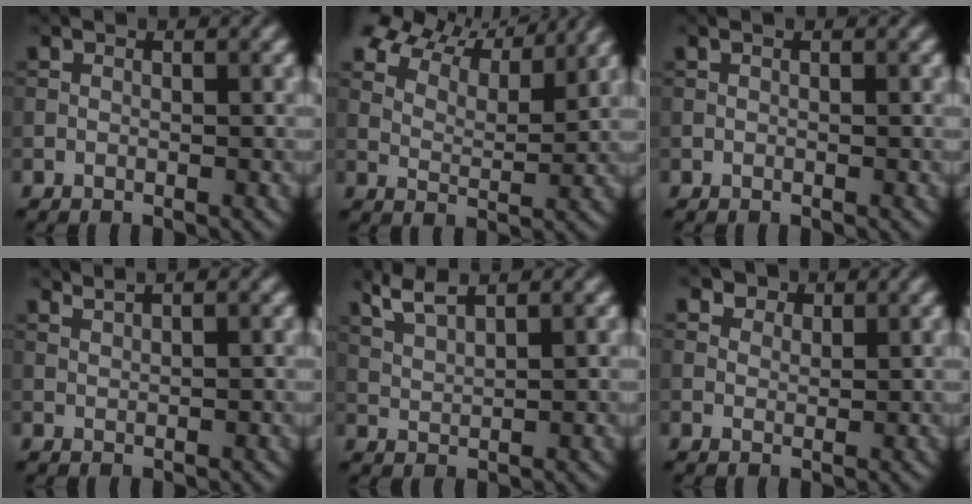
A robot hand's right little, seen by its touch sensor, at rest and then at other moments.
{"total": 11.1, "force": [9.3, 3.3, 4.9], "torque": [-0.103, 0.002, 0.141]}
{"total": 0.0}
{"total": 1.9, "force": [1.6, 0.4, 1.0], "torque": [-0.011, 0.000, 0.021]}
{"total": 3.0, "force": [2.3, 0.5, 1.9], "torque": [-0.041, 0.008, 0.050]}
{"total": 2.6, "force": [2.0, 1.5, 0.9], "torque": [-0.022, -0.013, 0.039]}